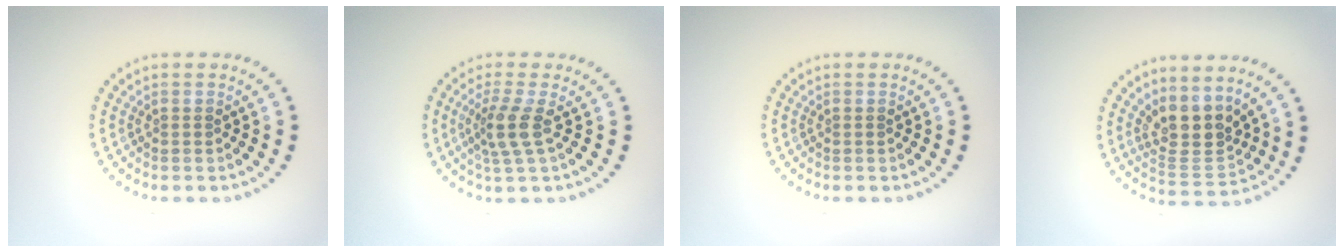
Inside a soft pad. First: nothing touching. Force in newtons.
{"total": 2.8, "press": 2.1, "slide": 1.8}
{"total": 0.0}
{"total": 3.9, "press": 3.3, "slide": 2.2}